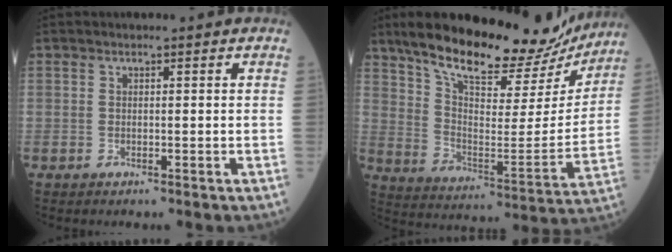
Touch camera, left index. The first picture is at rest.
{"total": 25.9, "force": [21.9, 7.5, 11.6], "torque": [-0.186, -0.008, 0.310]}